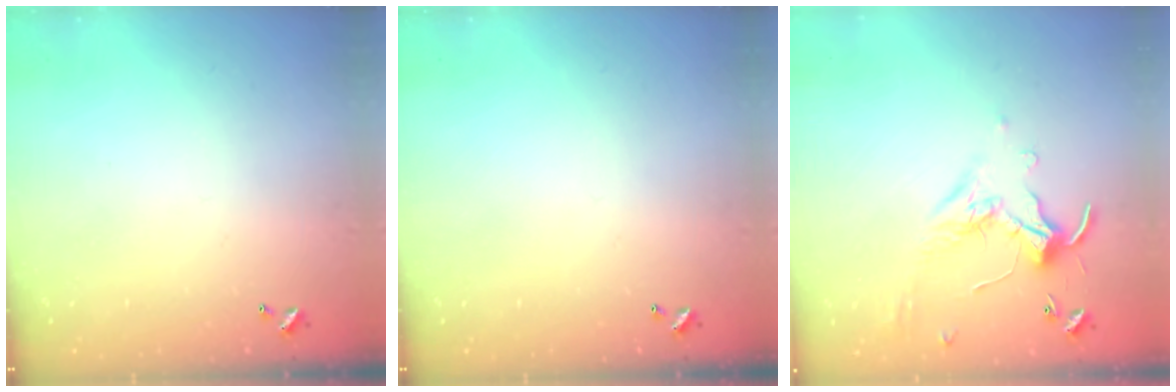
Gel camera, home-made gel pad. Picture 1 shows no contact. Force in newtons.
{"total": 0.0}
{"total": 0.0}